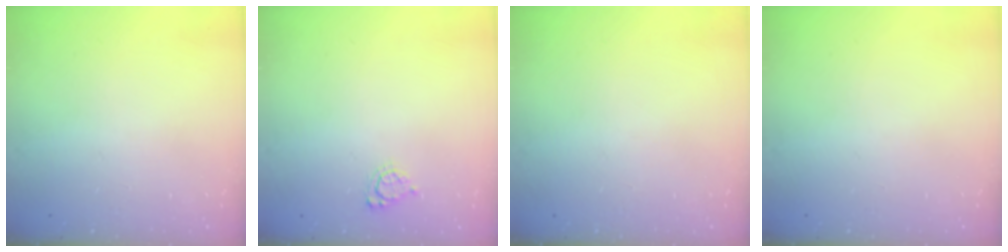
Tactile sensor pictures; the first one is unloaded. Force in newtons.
{"total": 4.5, "press": 4.5, "slide": 0.4}
{"total": 0.0}
{"total": 0.0}